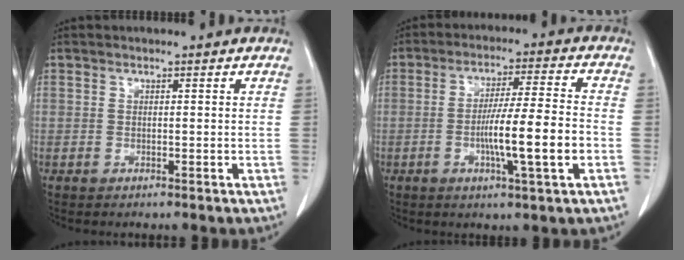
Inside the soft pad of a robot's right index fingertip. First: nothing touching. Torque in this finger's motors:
{"motor_torque": [0.85, -0.53, 0.72, 0.15]}